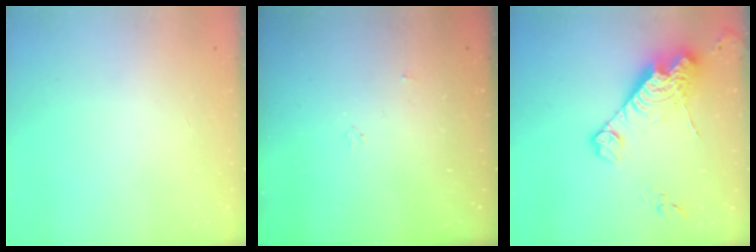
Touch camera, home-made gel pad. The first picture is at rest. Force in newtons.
{"total": 2.7, "press": 2.7, "slide": 0.5}
{"total": 15.2, "press": 15.2, "slide": 1.3}